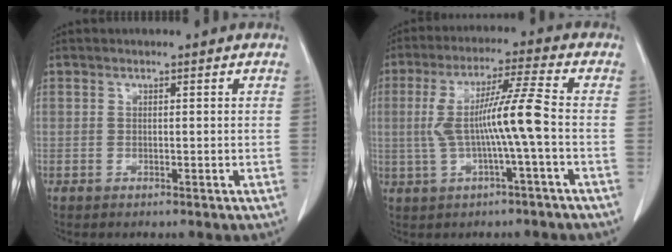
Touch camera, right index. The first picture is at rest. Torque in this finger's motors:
{"motor_torque": [1.23, -0.23, 0.68, 0.21]}